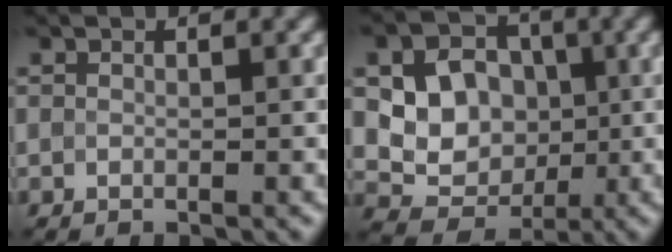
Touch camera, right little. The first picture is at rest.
{"total": 6.4, "force": [0.6, 5.5, 3.1], "torque": [-0.043, 0.000, 0.005]}